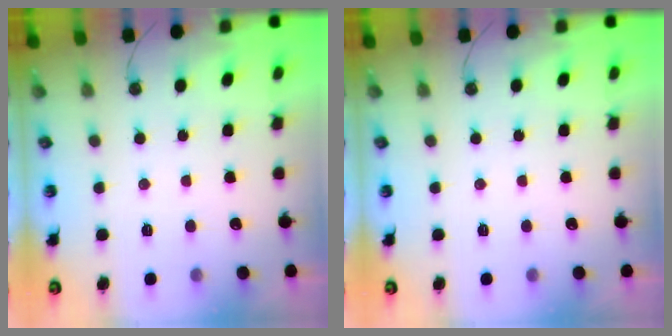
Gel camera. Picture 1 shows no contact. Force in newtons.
{"total": 0.0}